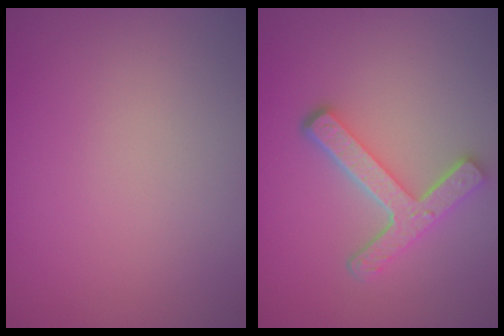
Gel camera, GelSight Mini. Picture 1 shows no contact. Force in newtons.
{"total": 4.5, "press": 3.4, "slide": 2.9}